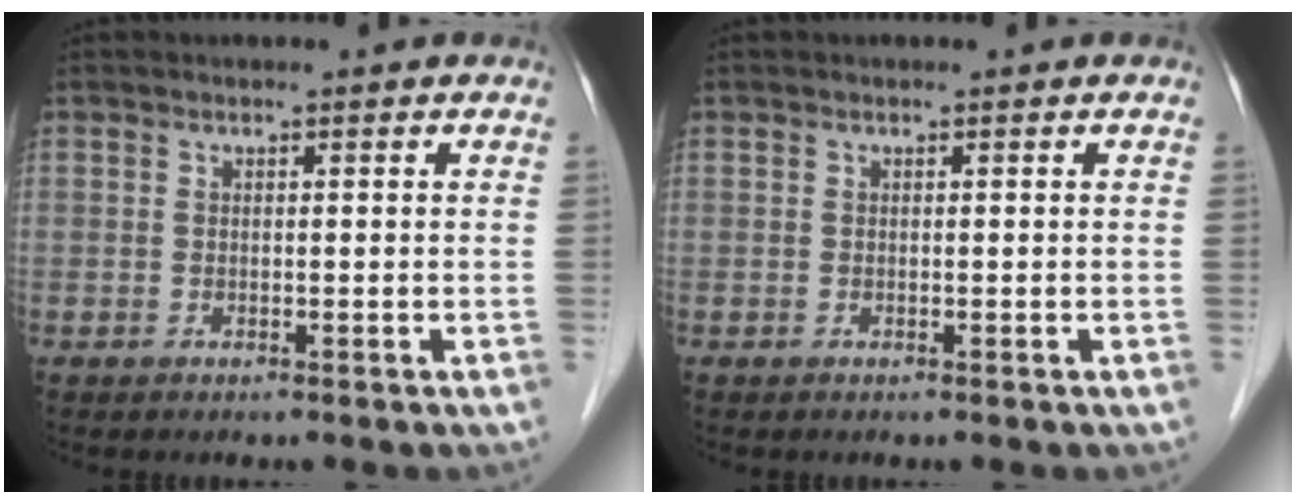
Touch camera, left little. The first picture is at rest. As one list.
[{"total": 0.0}]